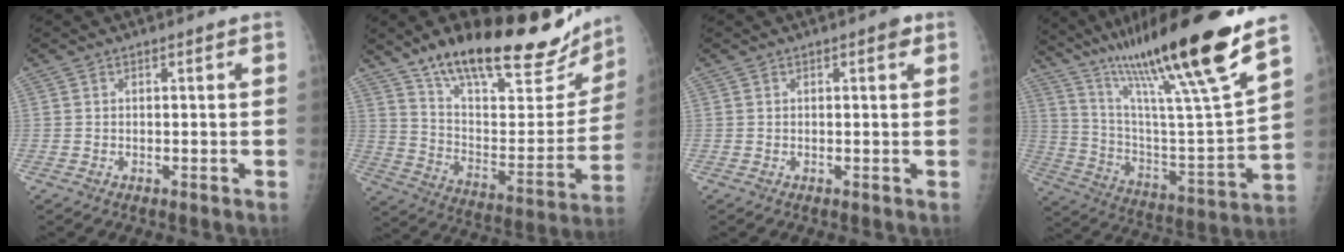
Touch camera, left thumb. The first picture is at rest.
{"total": 29.2, "force": [21.7, 9.8, 17.0], "torque": [-0.220, -0.077, 0.331]}
{"total": 1.6, "force": [0.8, 0.6, 1.2], "torque": [-0.012, 0.000, 0.008]}
{"total": 29.3, "force": [20.2, 2.4, 21.1], "torque": [-0.340, -0.067, 0.349]}